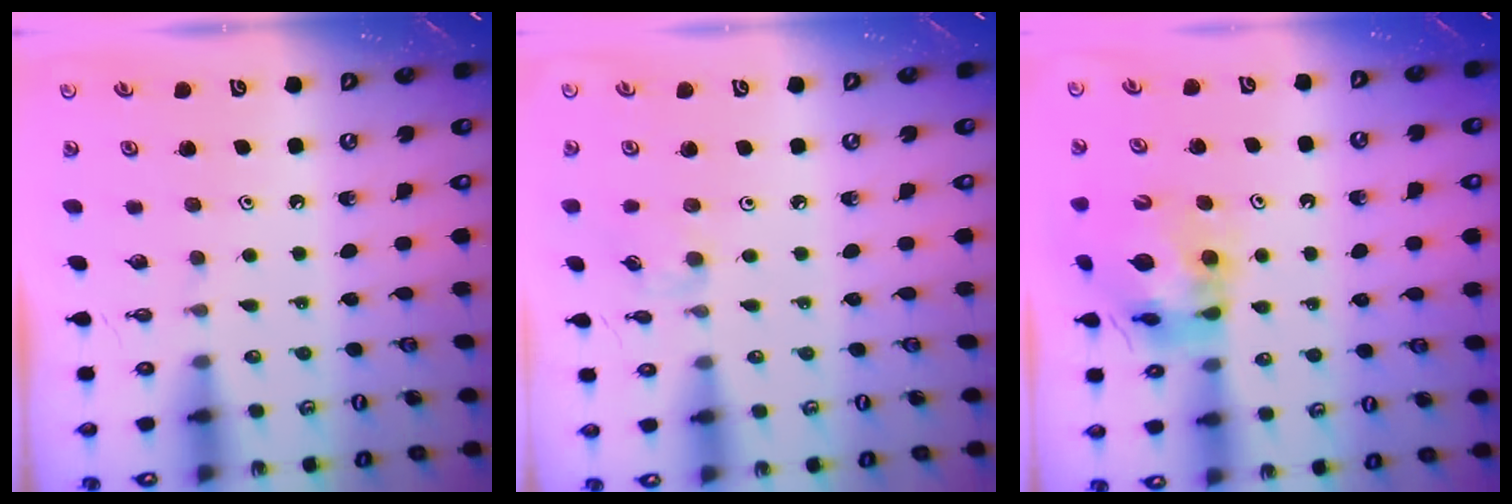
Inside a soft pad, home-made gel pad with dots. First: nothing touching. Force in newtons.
{"total": 4.0, "press": 3.9, "slide": 0.6}
{"total": 13.6, "press": 13.6, "slide": 1.4}